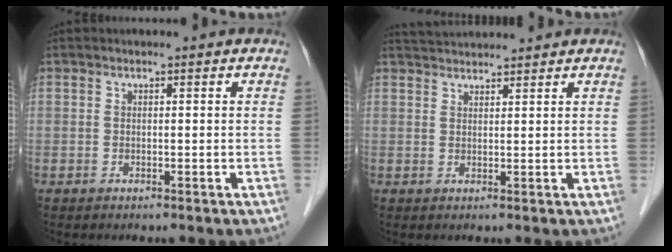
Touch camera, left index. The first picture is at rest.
{"total": 5.3, "force": [5.2, 0.1, 1.1], "torque": [-0.023, 0.036, 0.086]}